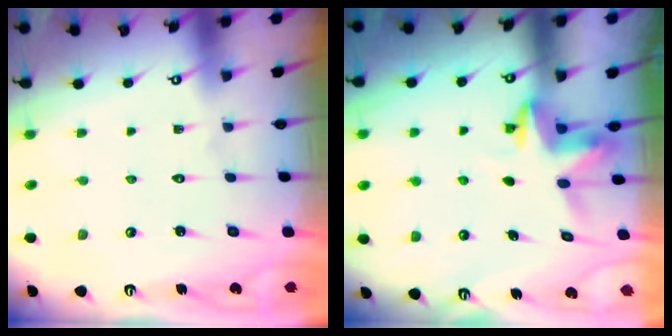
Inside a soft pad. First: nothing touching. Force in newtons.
{"total": 3.9, "press": 3.8, "slide": 0.3}